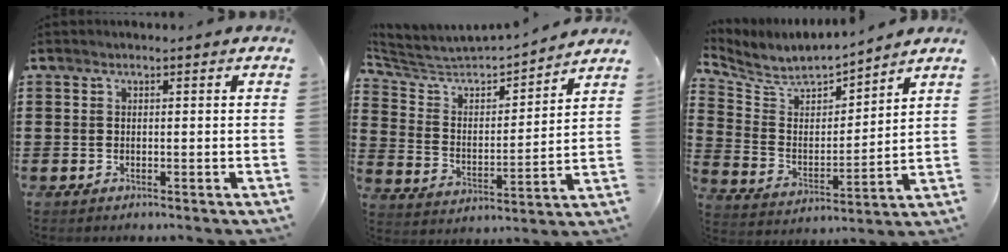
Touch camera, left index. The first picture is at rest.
{"total": 4.5, "force": [4.2, 1.1, 1.2], "torque": [-0.053, -0.037, 0.062]}
{"total": 6.2, "force": [5.8, 1.7, 1.3], "torque": [-0.061, -0.040, 0.097]}